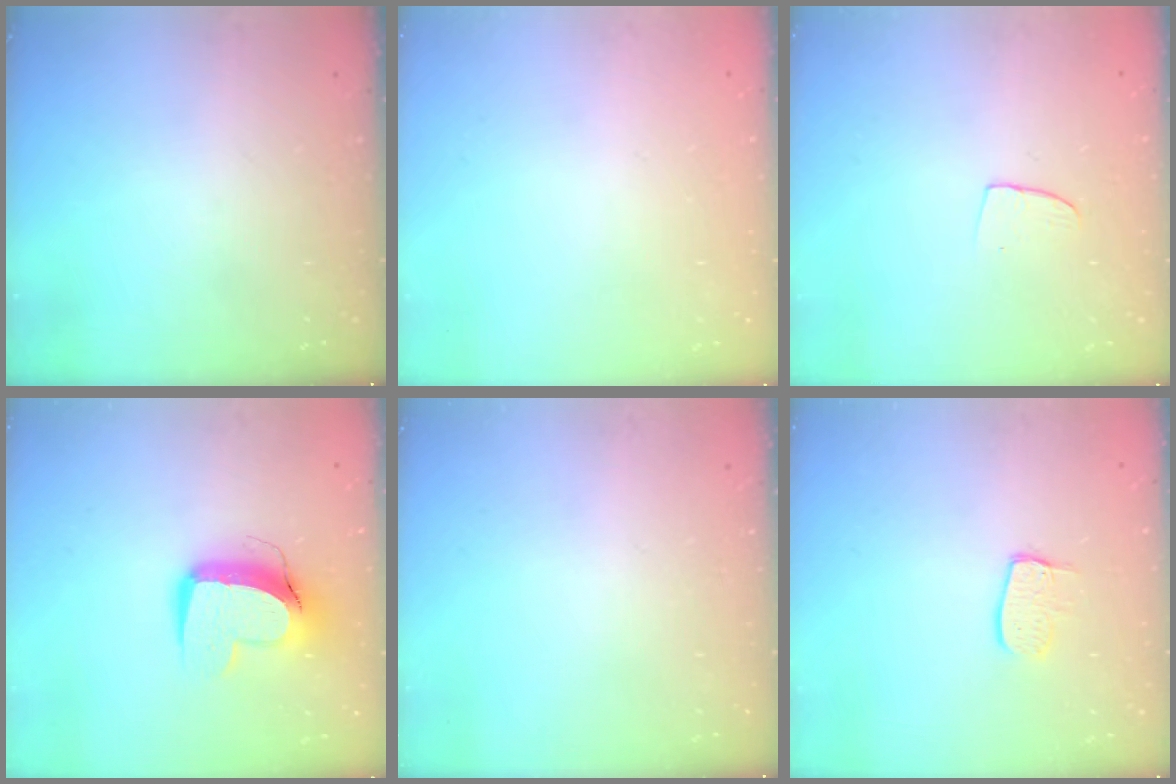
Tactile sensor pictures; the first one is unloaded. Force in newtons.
{"total": 0.0}
{"total": 5.2, "press": 5.2, "slide": 0.4}
{"total": 13.0, "press": 12.9, "slide": 1.7}
{"total": 0.0}
{"total": 7.5, "press": 7.5, "slide": 0.6}